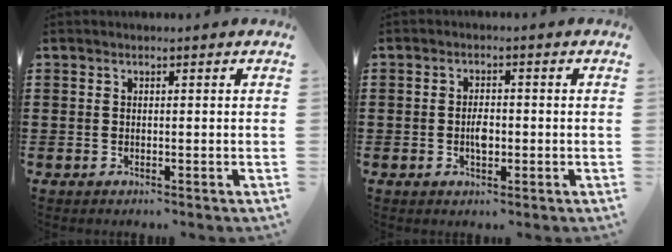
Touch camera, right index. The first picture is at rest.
{"total": 2.9, "force": [-0.5, 1.3, 2.6], "torque": [-0.048, 0.002, -0.008]}